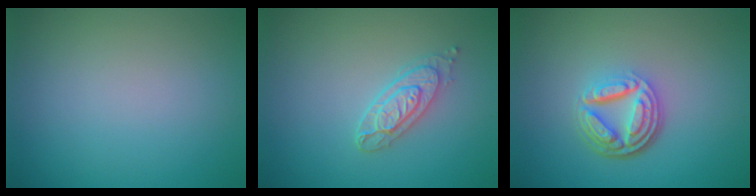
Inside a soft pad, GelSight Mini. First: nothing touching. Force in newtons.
{"total": 2.9, "press": 2.5, "slide": 1.5}
{"total": 5.1, "press": 3.6, "slide": 3.6}